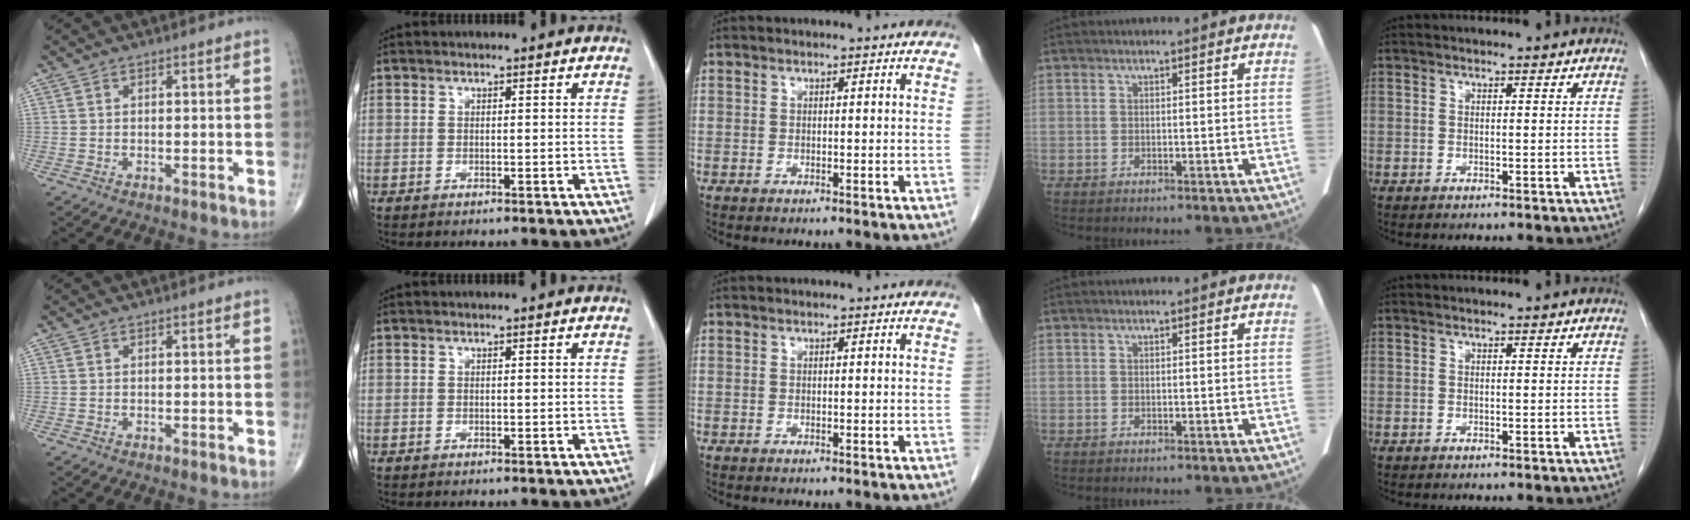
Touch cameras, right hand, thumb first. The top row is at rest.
{}